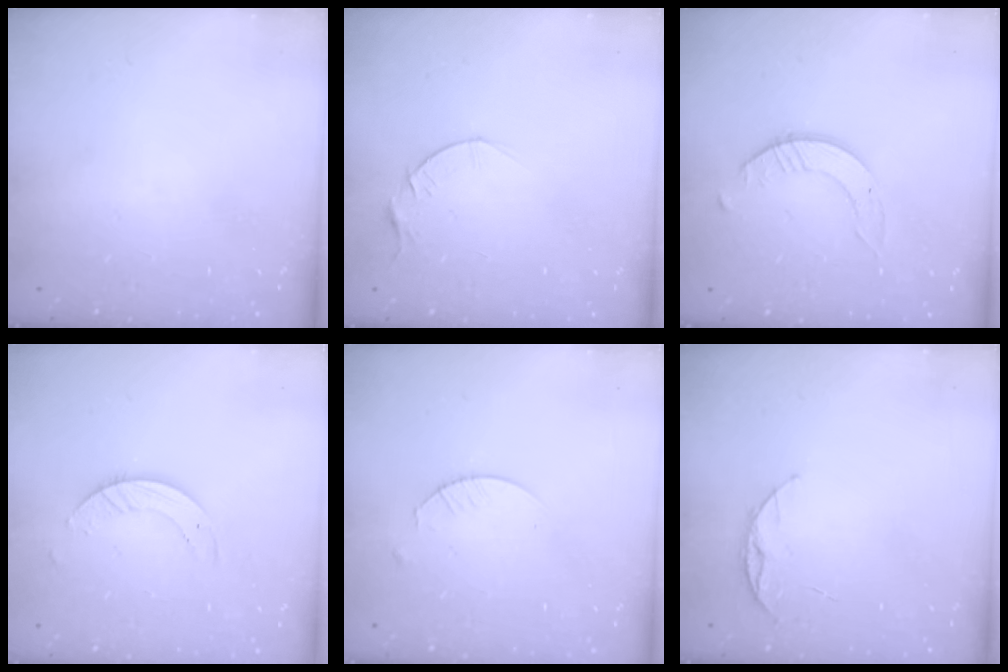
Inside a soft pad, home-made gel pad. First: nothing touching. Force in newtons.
{"total": 4.1, "press": 4.0, "slide": 0.5}
{"total": 1.6, "press": 1.6, "slide": 0.2}
{"total": 4.2, "press": 4.2, "slide": 0.3}
{"total": 2.4, "press": 2.4, "slide": 0.3}
{"total": 6.0, "press": 5.9, "slide": 0.6}